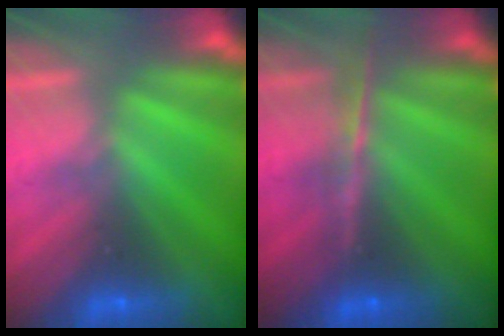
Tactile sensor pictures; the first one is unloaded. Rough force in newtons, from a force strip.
{"total": 7.9}